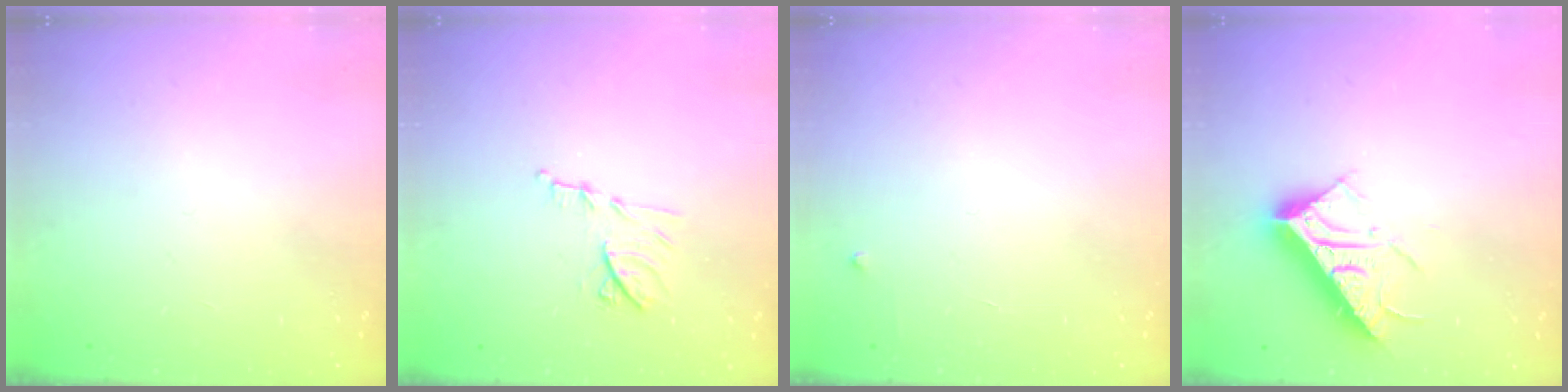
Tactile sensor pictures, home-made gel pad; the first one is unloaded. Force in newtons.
{"total": 9.4, "press": 9.4, "slide": 0.1}
{"total": 2.3, "press": 2.3, "slide": 0.3}
{"total": 17.0, "press": 17.0, "slide": 0.3}